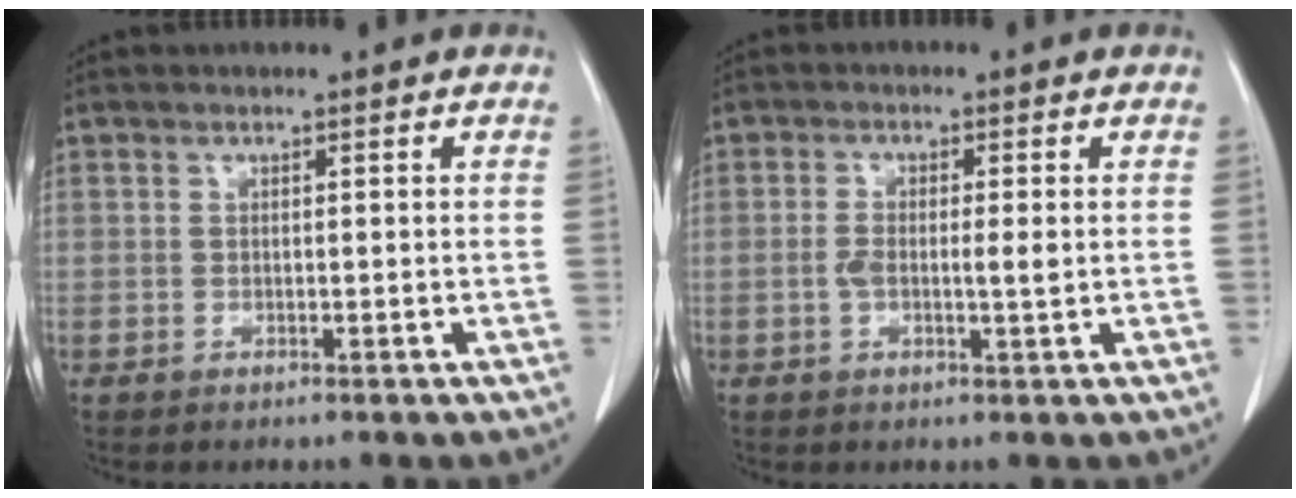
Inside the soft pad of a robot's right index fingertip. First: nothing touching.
{"total": 3.6, "force": [-0.2, 0.9, 3.5], "torque": [-0.070, 0.004, -0.004]}